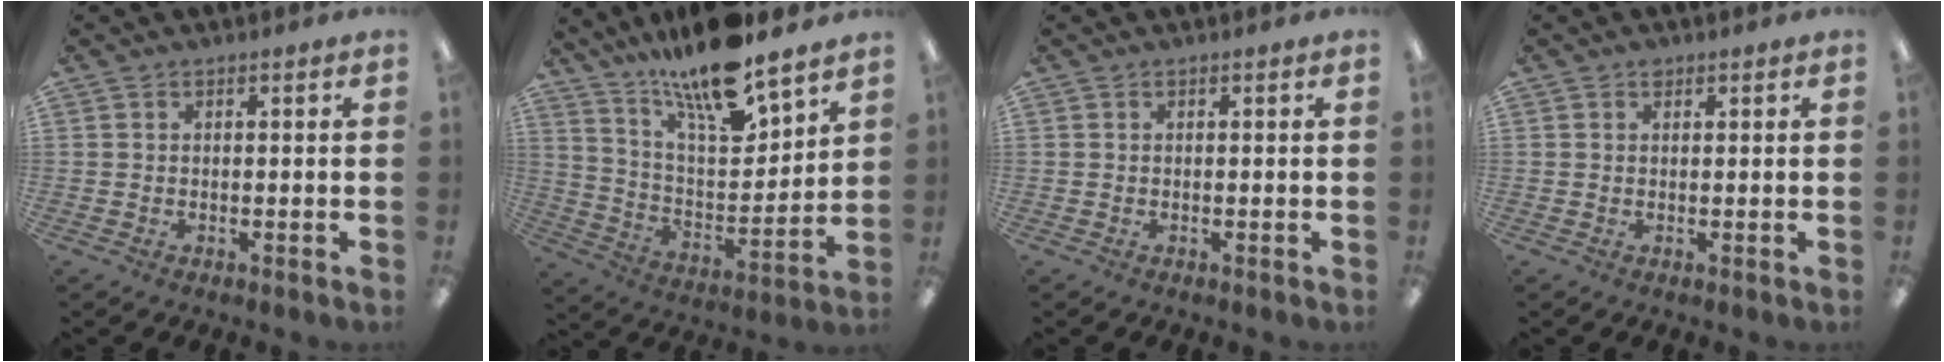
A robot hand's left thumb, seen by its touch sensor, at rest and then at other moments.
{"total": 16.1, "force": [14.0, 2.4, 7.6], "torque": [-0.151, -0.102, 0.239]}
{"total": 0.0}
{"total": 1.2, "force": [0.9, 0.6, 0.4], "torque": [-0.002, -0.003, 0.015]}